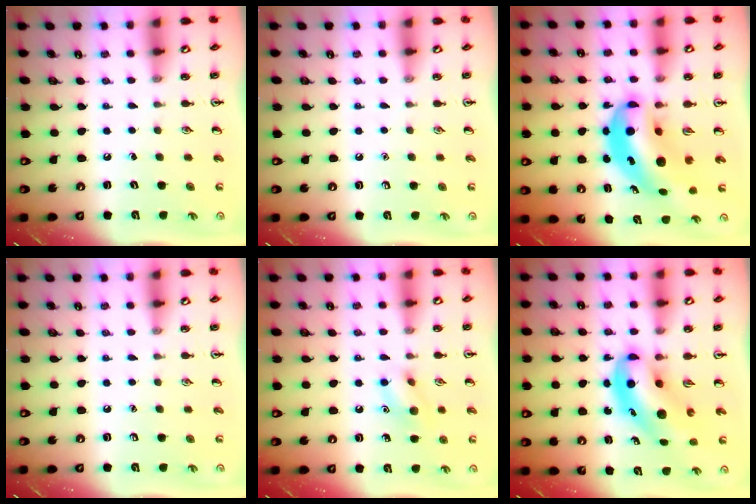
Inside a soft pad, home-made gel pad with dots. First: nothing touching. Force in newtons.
{"total": 0.0}
{"total": 10.6, "press": 10.2, "slide": 2.9}
{"total": 0.0}
{"total": 9.2, "press": 9.2, "slide": 1.2}
{"total": 8.4, "press": 8.1, "slide": 2.5}